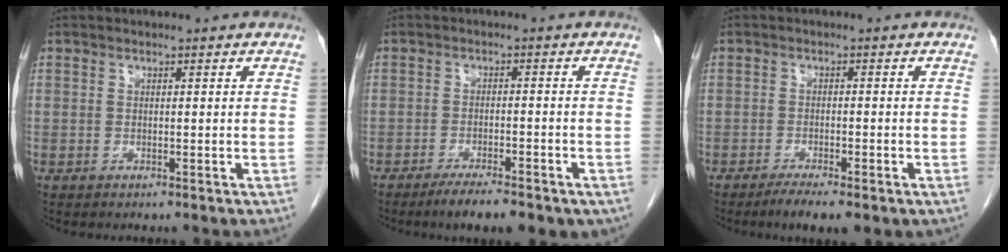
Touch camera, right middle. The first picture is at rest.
{"total": 7.7, "force": [-5.4, 1.9, 5.1], "torque": [-0.067, -0.010, -0.077]}
{"total": 4.8, "force": [-3.2, 0.9, 3.4], "torque": [-0.054, -0.009, -0.046]}